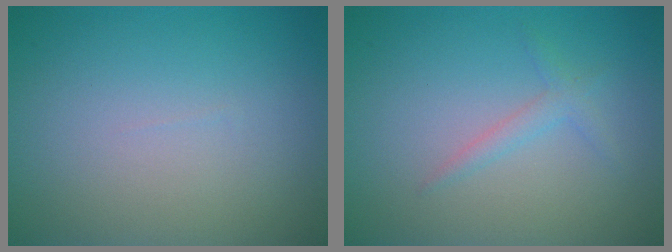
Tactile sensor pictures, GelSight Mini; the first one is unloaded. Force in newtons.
{"total": 1.3, "press": 1.3, "slide": 0.1}